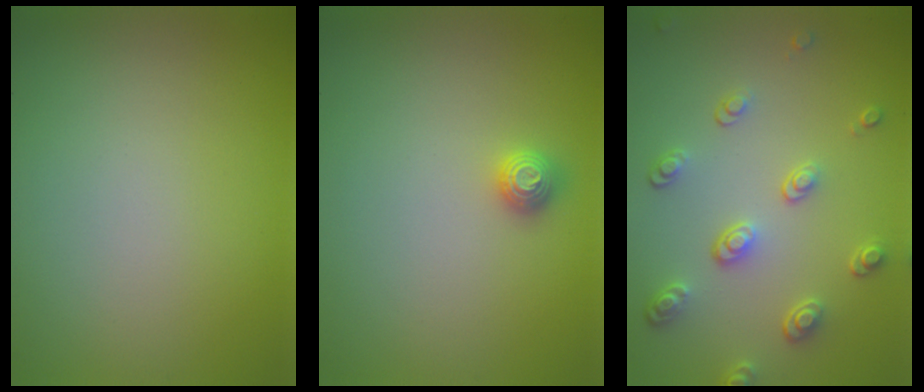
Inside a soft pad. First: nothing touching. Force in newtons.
{"total": 1.3, "press": 1.2, "slide": 0.3}
{"total": 3.7, "press": 2.9, "slide": 2.2}